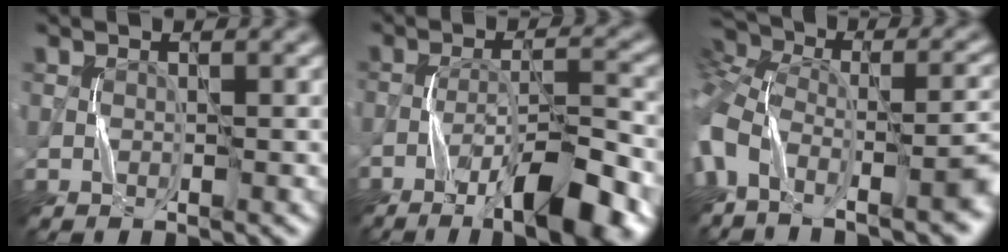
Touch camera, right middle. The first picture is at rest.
{"total": 8.9, "force": [-5.6, 2.1, 6.7], "torque": [-0.103, 0.011, -0.087]}
{"total": 10.4, "force": [-5.4, 4.7, 7.5], "torque": [-0.155, -0.014, -0.086]}